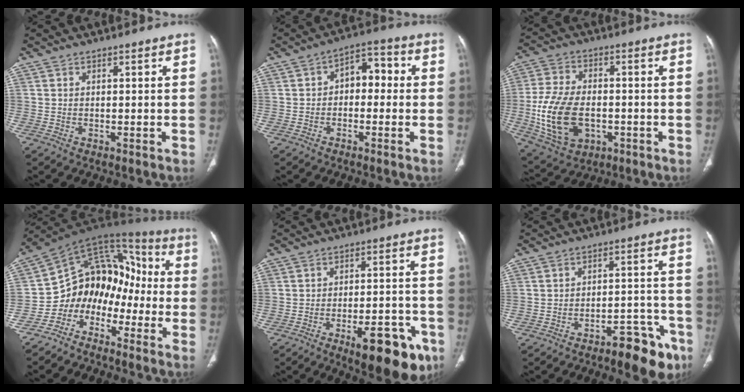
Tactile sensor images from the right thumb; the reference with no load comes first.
{"total": 7.0, "force": [0.0, 4.5, 5.3], "torque": [-0.048, 0.031, -0.014]}
{"total": 16.2, "force": [-2.8, 10.4, 12.0], "torque": [-0.232, 0.004, -0.037]}
{"total": 12.7, "force": [-5.4, 9.8, 5.8], "torque": [-0.034, 0.114, -0.106]}
{"total": 14.5, "force": [-7.4, 5.6, 11.1], "torque": [-0.117, 0.036, -0.093]}
{"total": 11.4, "force": [-7.3, 4.5, 7.6], "torque": [-0.069, 0.056, -0.098]}